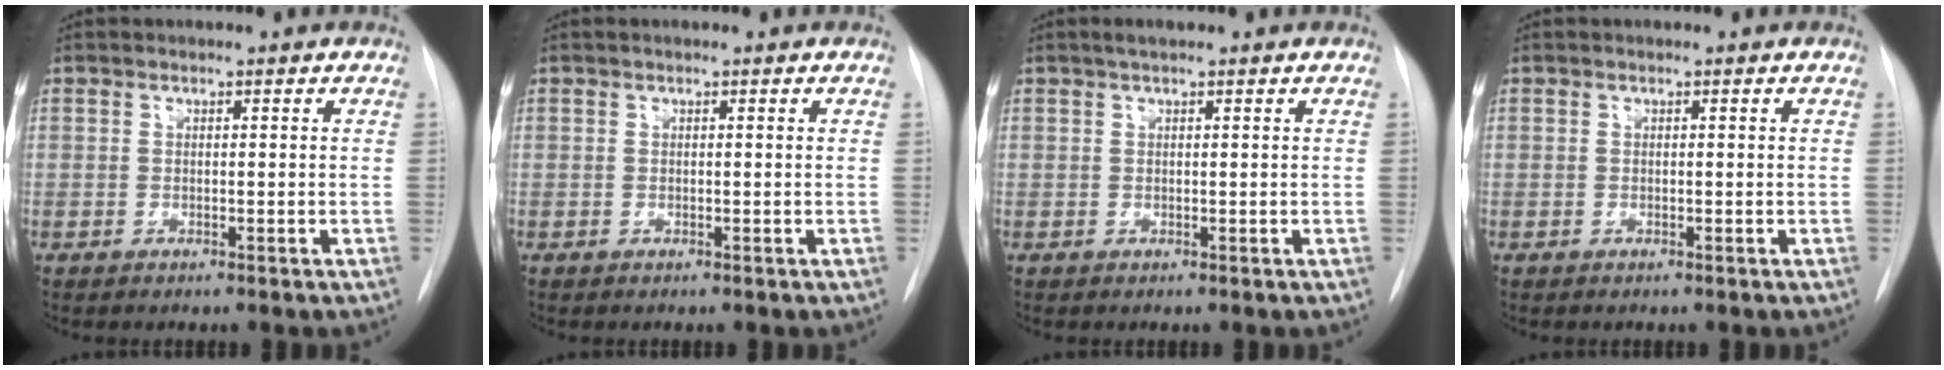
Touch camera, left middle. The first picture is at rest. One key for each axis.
{"total": 0.0}
{"total": 1.5, "fx": 1.1, "fy": 0.2, "fz": 1.0, "tx": -0.022, "ty": 0.009, "tz": 0.018}
{"total": 0.0}